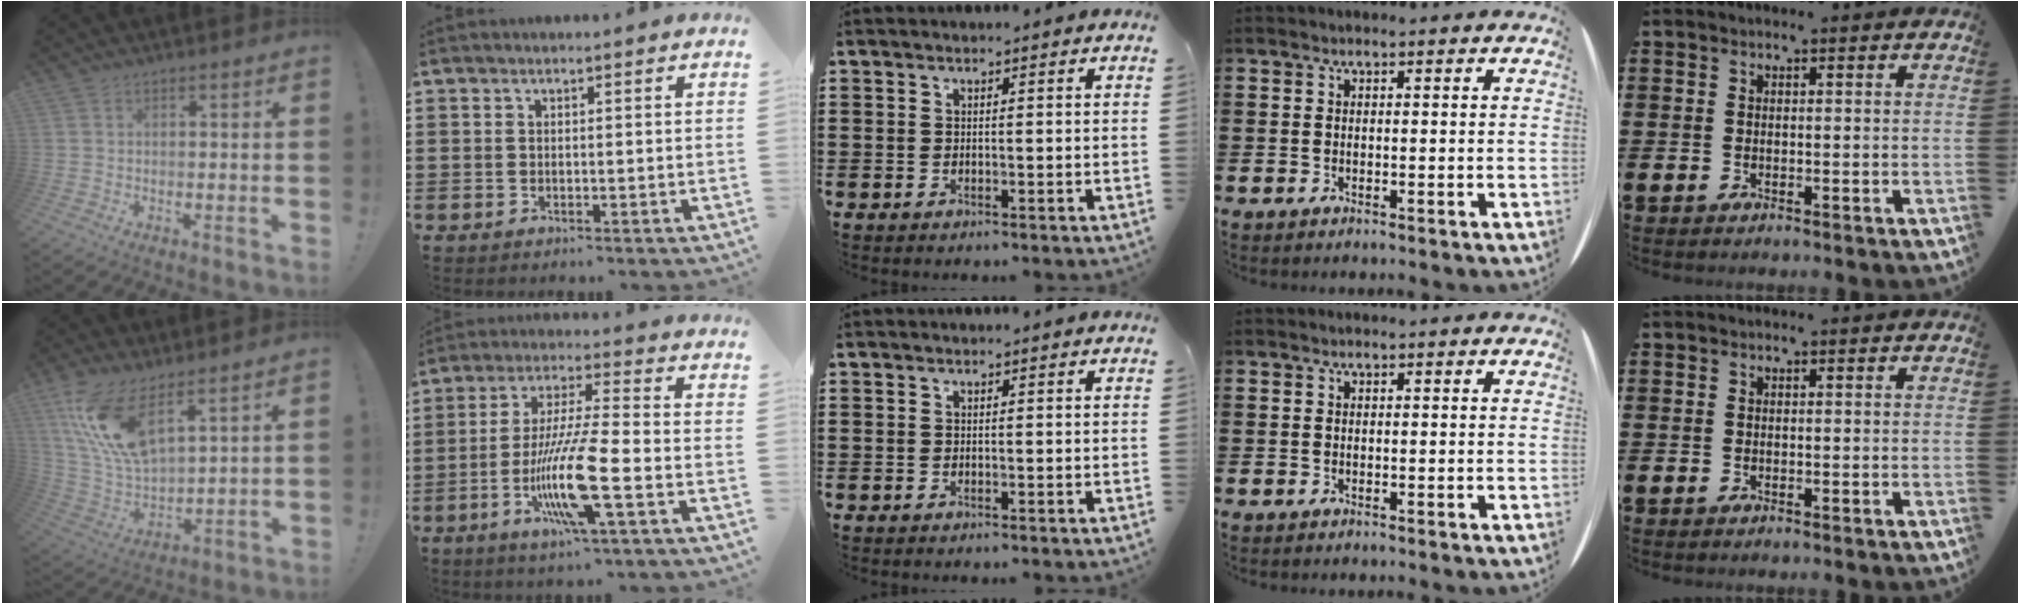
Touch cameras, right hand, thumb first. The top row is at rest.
{"thumb": {"total": 15.6, "force": [9.7, 5.6, 10.8], "torque": [-0.228, -0.052, 0.177]}, "index": {"total": 13.3, "force": [-4.7, 1.4, 12.4], "torque": [-0.256, -0.013, -0.094]}}